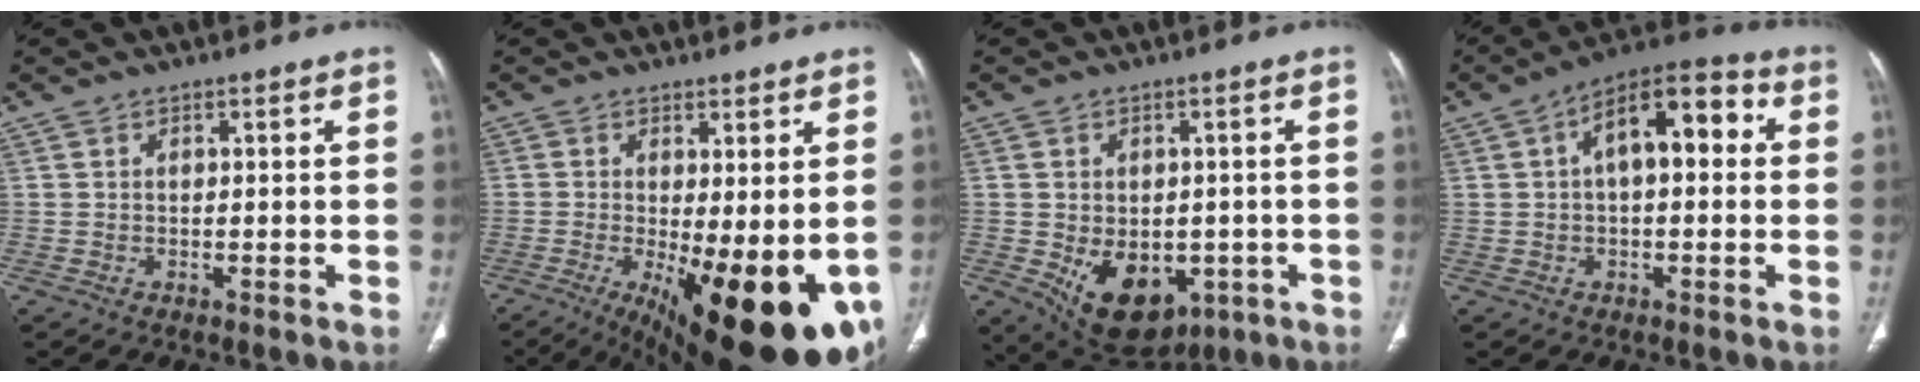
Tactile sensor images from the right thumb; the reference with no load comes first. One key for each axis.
{"total": 20.7, "fx": -5.7, "fy": 7.2, "fz": 18.5, "tx": -0.216, "ty": -0.032, "tz": -0.062}
{"total": 13.3, "fx": -4.1, "fy": 9.1, "fz": 8.9, "tx": -0.109, "ty": -0.002, "tz": -0.035}
{"total": 12.4, "fx": 2.4, "fy": 6.0, "fz": 10.6, "tx": -0.143, "ty": 0.037, "tz": 0.027}